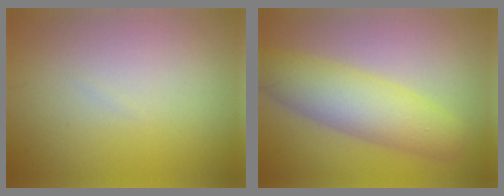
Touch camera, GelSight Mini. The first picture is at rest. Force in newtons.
{"total": 6.2, "press": 6.2, "slide": 0.2}